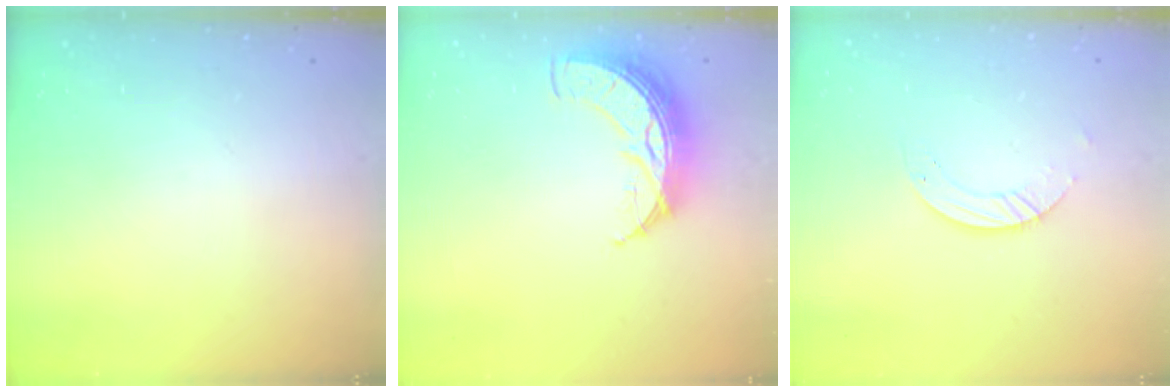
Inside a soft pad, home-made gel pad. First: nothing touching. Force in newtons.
{"total": 10.9, "press": 10.9, "slide": 0.7}
{"total": 3.8, "press": 3.8, "slide": 0.2}